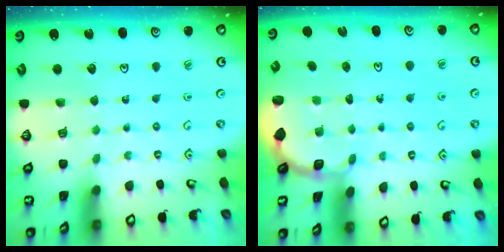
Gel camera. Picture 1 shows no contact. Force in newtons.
{"total": 1.9, "press": 1.8, "slide": 0.7}